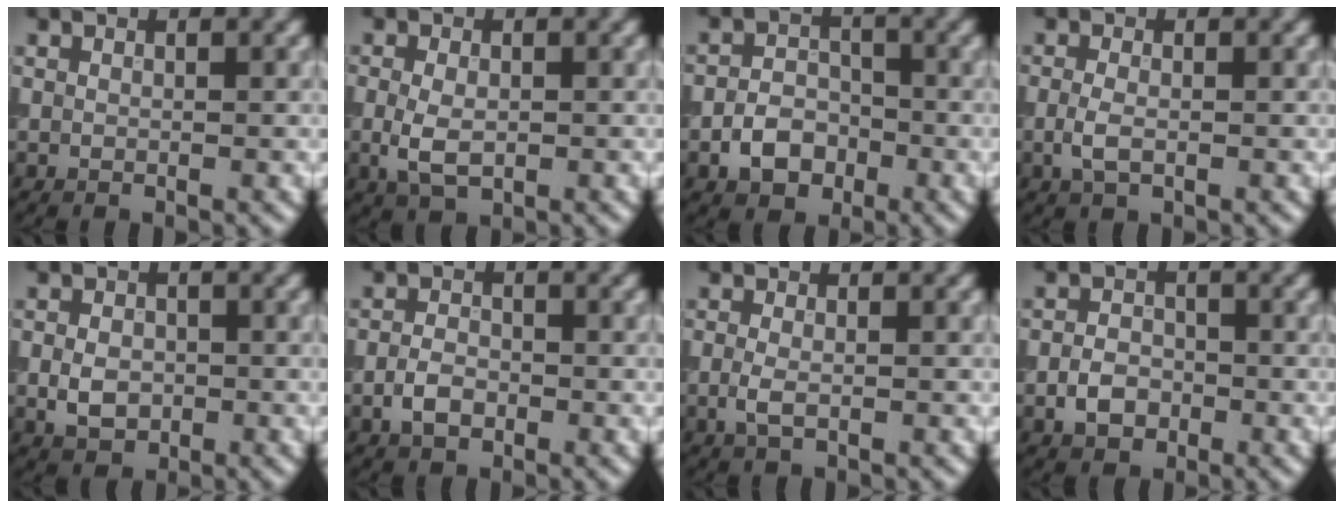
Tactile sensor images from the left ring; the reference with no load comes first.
{"total": 3.3, "force": [-0.5, 2.0, 2.5], "torque": [-0.055, -0.003, -0.008]}
{"total": 3.5, "force": [-1.6, 2.6, 1.9], "torque": [-0.026, 0.003, -0.030]}
{"total": 2.0, "force": [-0.5, 1.1, 1.6], "torque": [-0.039, -0.003, -0.012]}
{"total": 3.0, "force": [-0.5, 2.2, 1.9], "torque": [-0.035, -0.002, -0.013]}
{"total": 2.4, "force": [-1.0, 1.5, 1.5], "torque": [-0.026, 0.004, -0.024]}
{"total": 1.8, "force": [-0.4, 1.0, 1.5], "torque": [-0.036, -0.004, -0.010]}
{"total": 2.8, "force": [-1.1, 2.1, 1.5], "torque": [-0.022, 0.003, -0.026]}